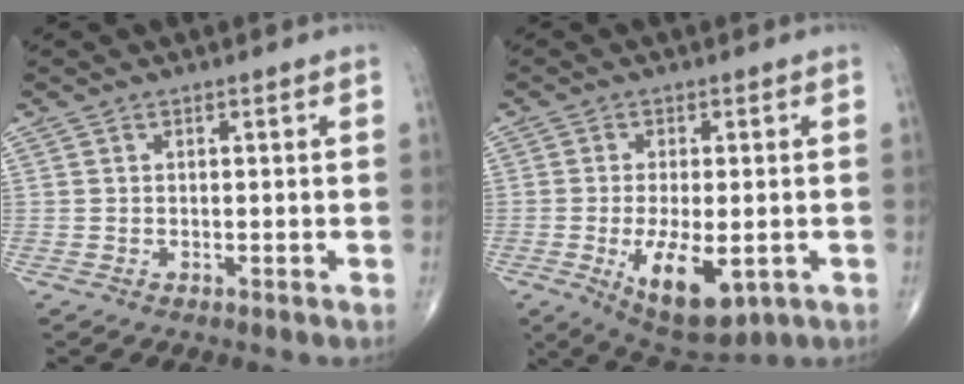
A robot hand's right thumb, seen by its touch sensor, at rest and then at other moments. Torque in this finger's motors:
{"motor_torque": [-0.21, 1.39, 0.48, 0.20, 0.26]}